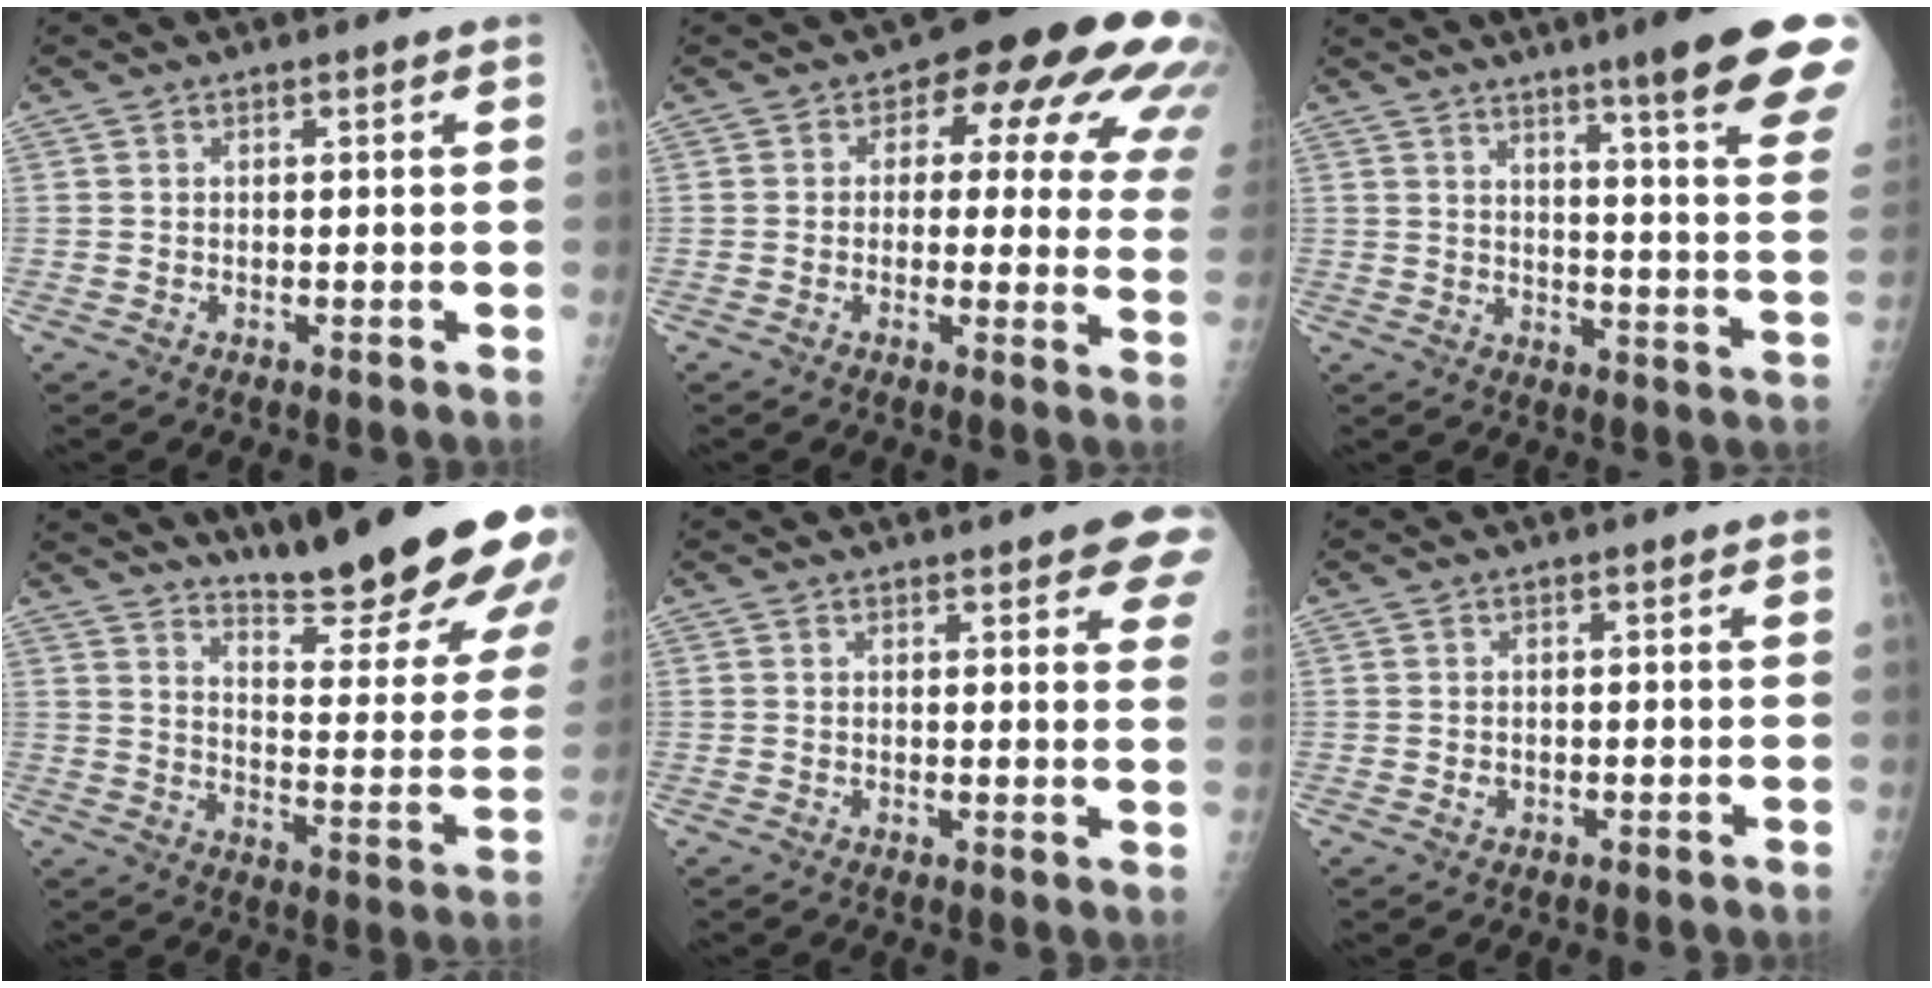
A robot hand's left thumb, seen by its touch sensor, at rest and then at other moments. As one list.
[{"total": 18.2, "force": [6.9, 9.5, 13.9], "torque": [-0.115, -0.004, 0.067]}, {"total": 20.6, "force": [13.9, 1.4, 15.1], "torque": [-0.178, -0.072, 0.174]}, {"total": 26.9, "force": [20.8, 4.2, 16.6], "torque": [-0.205, -0.144, 0.281]}, {"total": 8.1, "force": [5.1, 2.4, 5.8], "torque": [-0.040, -0.014, 0.053]}, {"total": 0.9, "force": [-0.3, 0.8, 0.4], "torque": [-0.001, 0.001, -0.002]}]